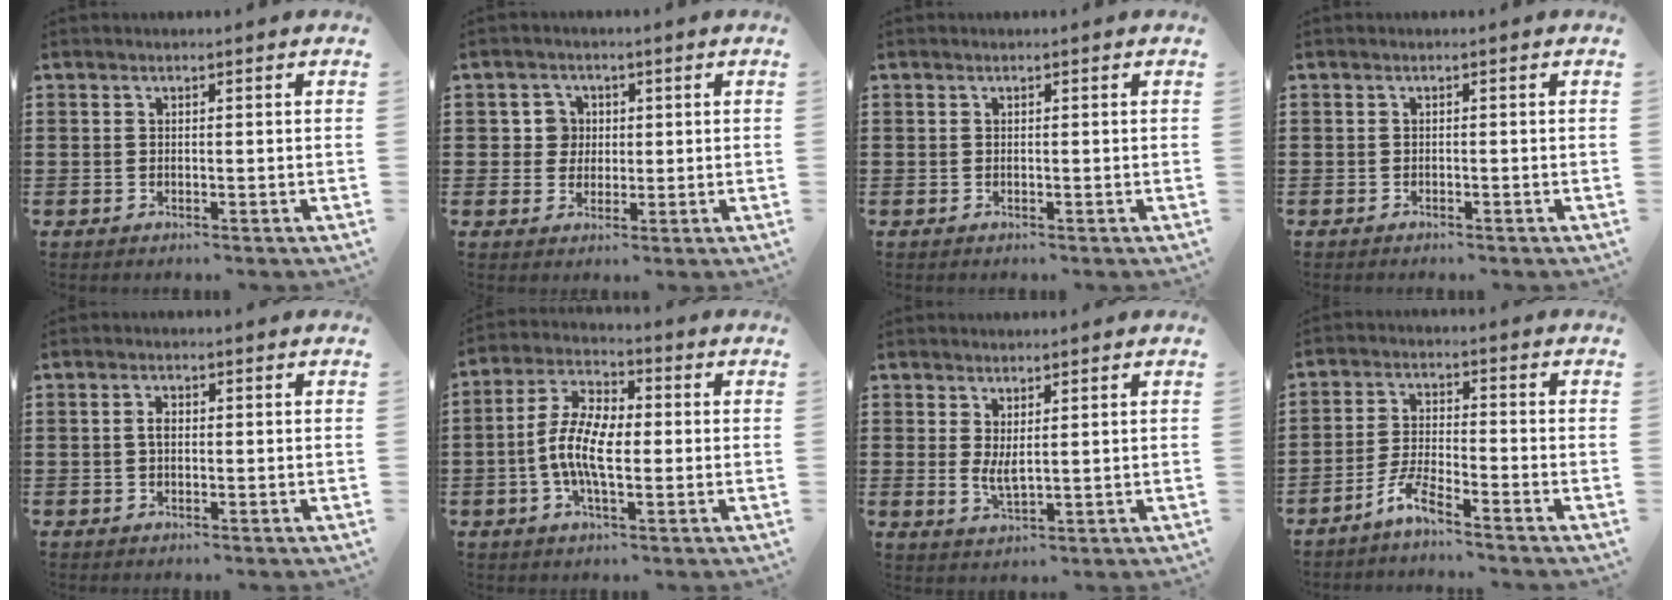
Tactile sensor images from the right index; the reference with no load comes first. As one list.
[{"total": 3.5, "force": [0.4, 3.3, 1.0], "torque": [-0.035, 0.010, 0.004]}, {"total": 0.0}, {"total": 0.6, "force": [-0.5, 0.1, 0.2], "torque": [-0.004, -0.001, -0.012]}, {"total": 1.7, "force": [0.0, 0.7, 1.5], "torque": [-0.030, 0.004, -0.001]}, {"total": 8.9, "force": [-1.4, 3.9, 7.8], "torque": [-0.178, -0.003, -0.032]}, {"total": 2.9, "force": [1.1, 1.0, 2.5], "torque": [-0.051, 0.000, 0.021]}, {"total": 4.9, "force": [-4.0, 0.2, 2.8], "torque": [-0.069, -0.005, -0.082]}]